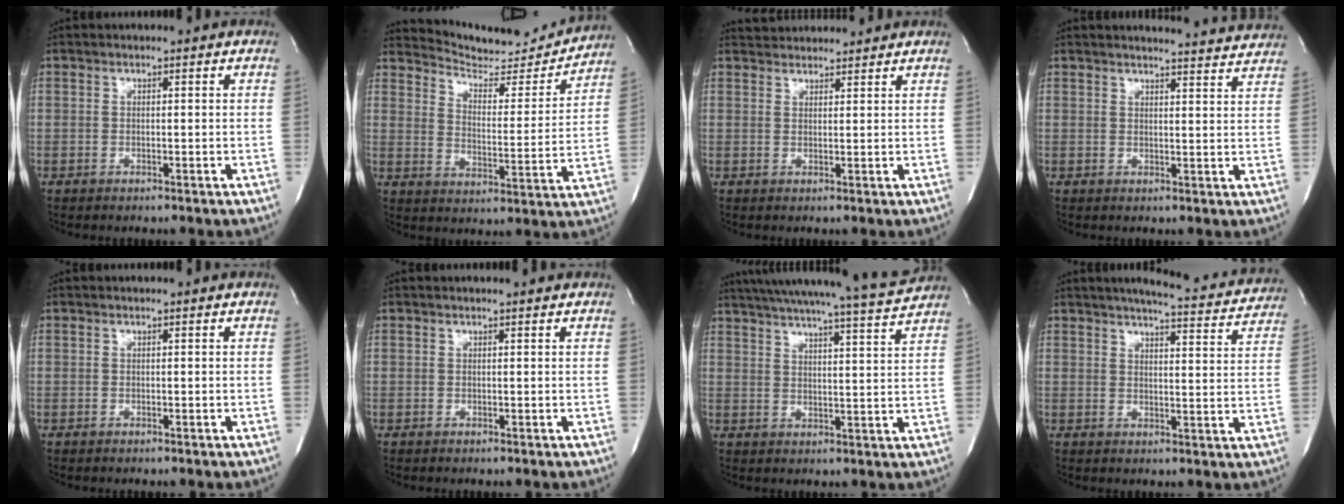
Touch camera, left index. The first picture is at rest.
{"total": 13.6, "force": [13.5, 1.5, 1.1], "torque": [-0.016, -0.037, 0.188]}
{"total": 5.1, "force": [5.0, 1.0, 0.4], "torque": [-0.008, 0.029, 0.072]}
{"total": 11.2, "force": [11.0, 0.2, 2.1], "torque": [-0.020, -0.028, 0.114]}
{"total": 0.0}
{"total": 1.4, "force": [1.3, -0.2, 0.4], "torque": [-0.009, 0.002, 0.015]}
{"total": 18.7, "force": [17.3, -1.2, 6.8], "torque": [-0.118, -0.035, 0.234]}
{"total": 15.3, "force": [14.1, 1.9, 5.6], "torque": [-0.070, -0.022, 0.160]}